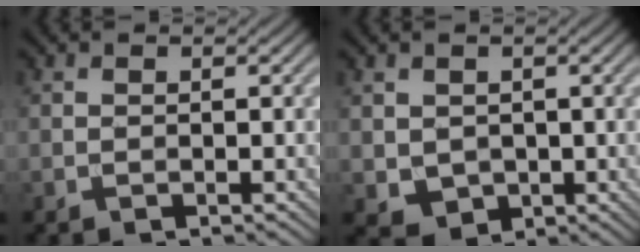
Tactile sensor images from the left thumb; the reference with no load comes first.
{"total": 3.1, "force": [0.4, 2.7, 1.3], "torque": [-0.048, -0.011, 0.013]}